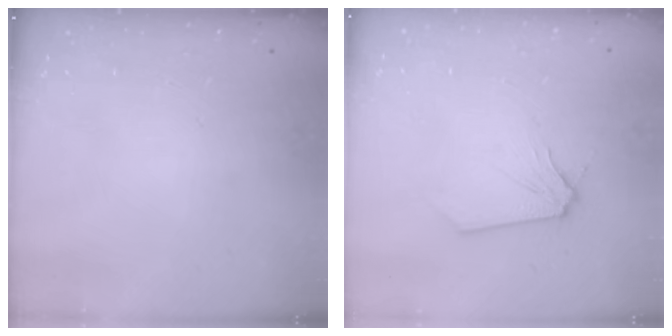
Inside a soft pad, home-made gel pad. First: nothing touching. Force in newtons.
{"total": 0.0}